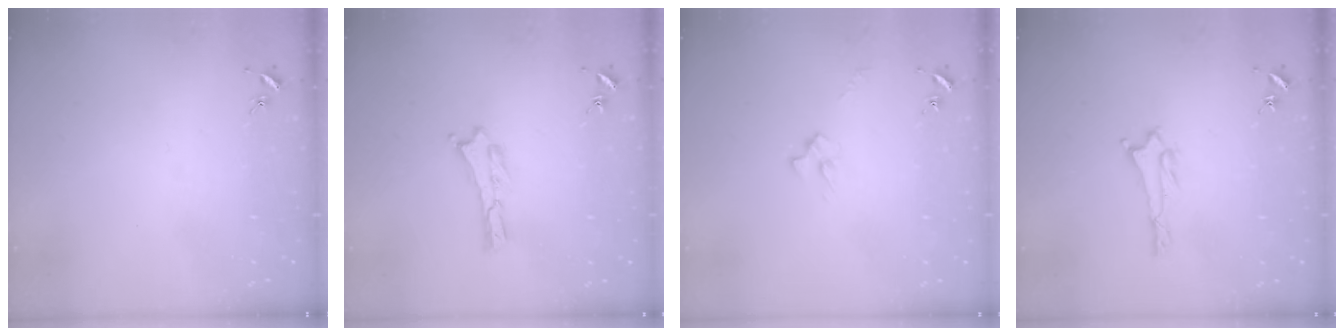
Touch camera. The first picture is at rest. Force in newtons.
{"total": 0.0}
{"total": 2.4, "press": 2.4, "slide": 0.4}
{"total": 1.0, "press": 0.9, "slide": 0.2}